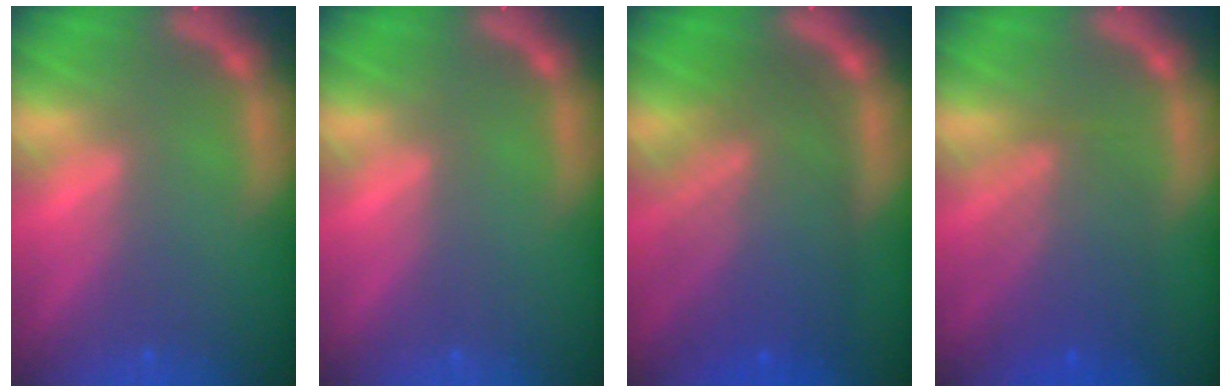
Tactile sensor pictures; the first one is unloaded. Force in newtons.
{"total": 0.0}
{"total": 9.5}
{"total": 6.1}